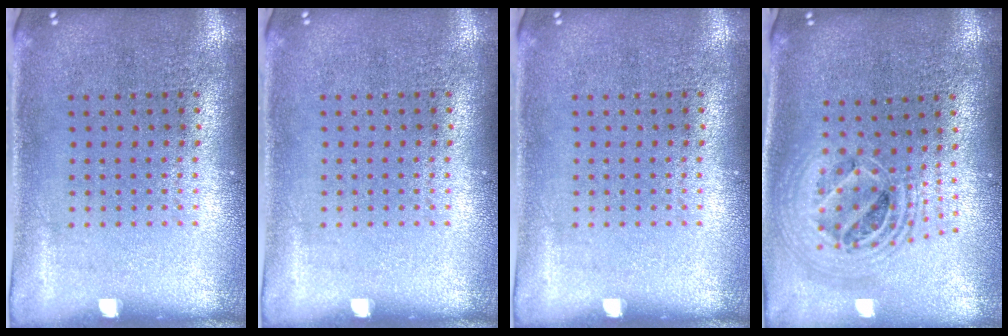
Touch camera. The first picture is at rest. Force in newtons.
{"total": 0.0}
{"total": 0.0}
{"total": 2.2, "press": 1.7, "slide": 1.4}